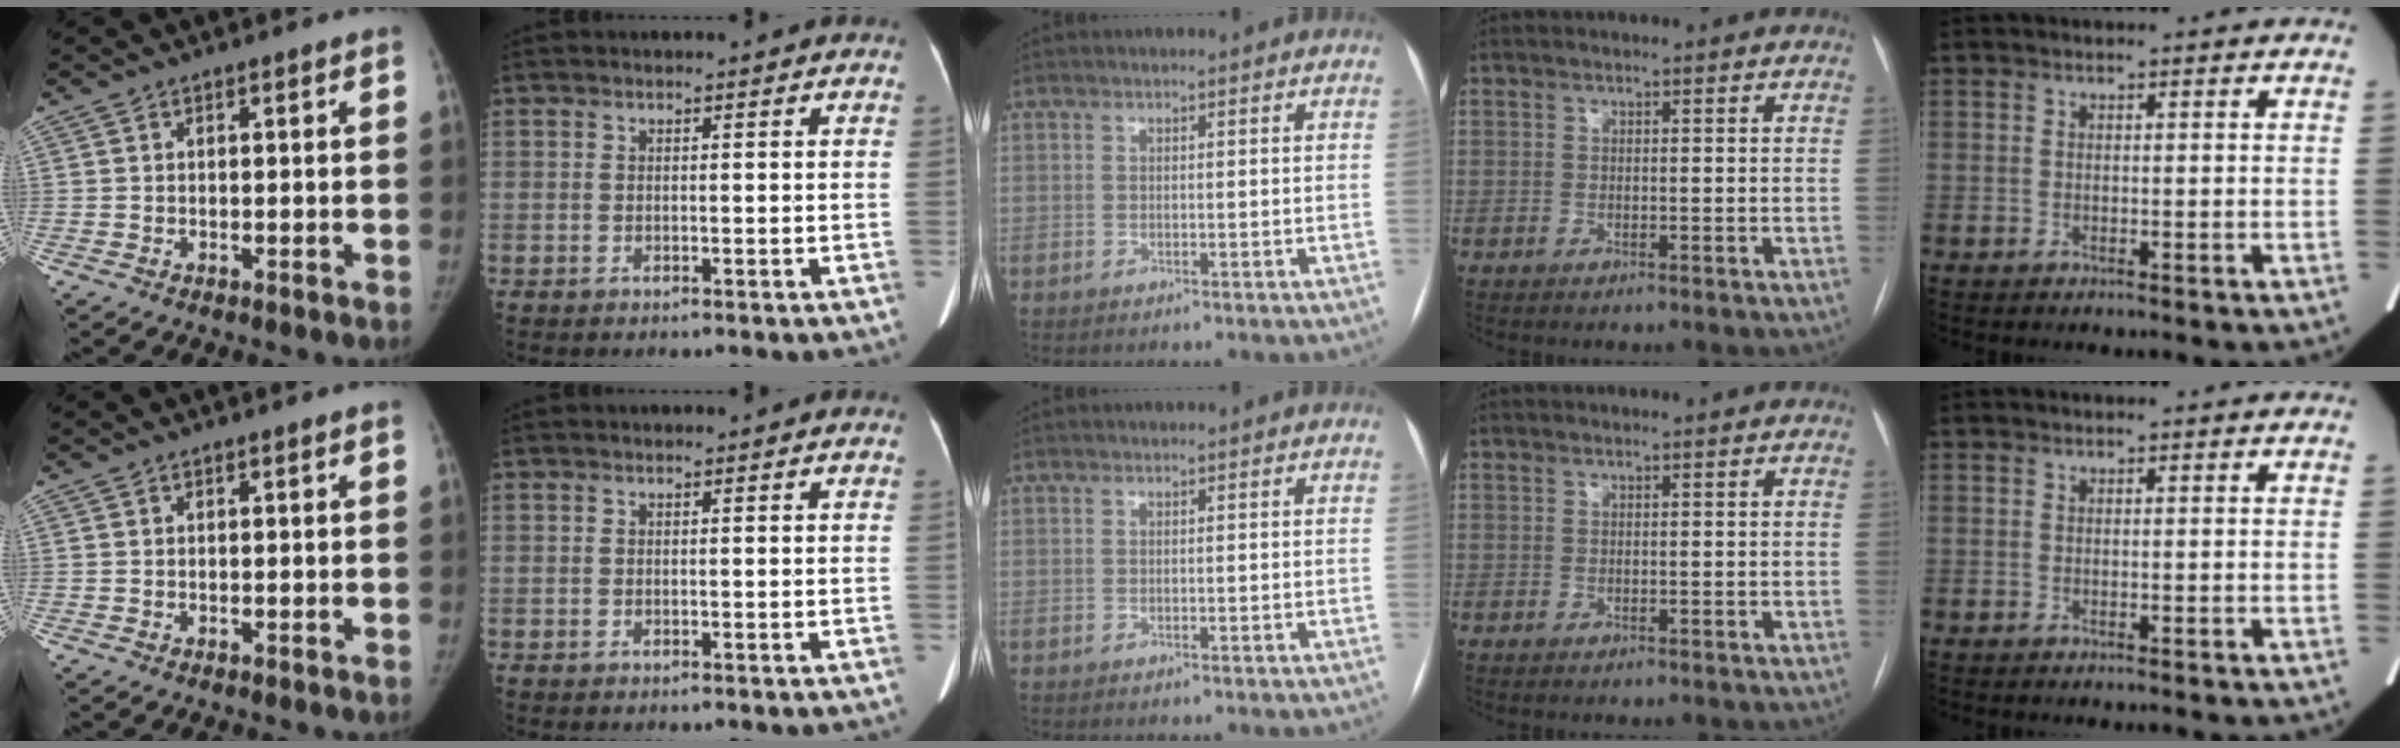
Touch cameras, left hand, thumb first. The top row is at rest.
{}